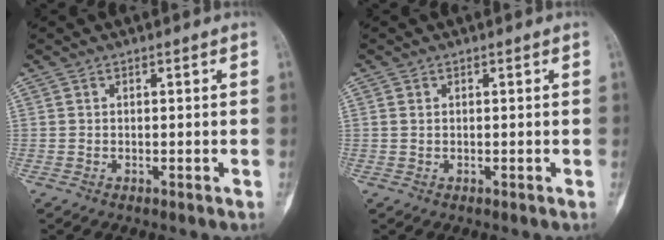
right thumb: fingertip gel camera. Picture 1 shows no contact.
{"total": 0.7, "force": [0.1, 0.5, 0.4], "torque": [-0.009, 0.001, 0.003]}